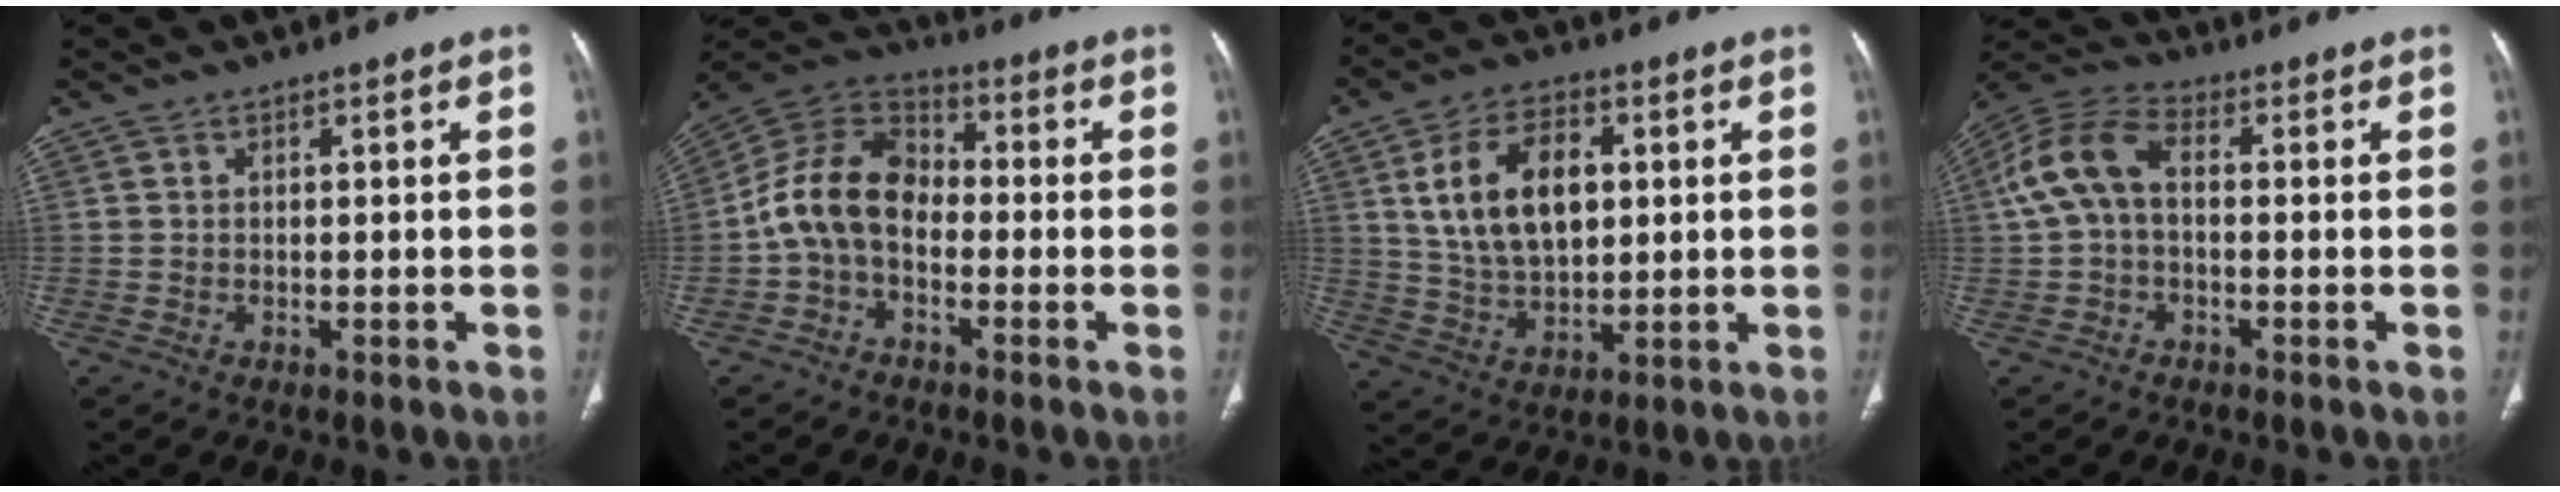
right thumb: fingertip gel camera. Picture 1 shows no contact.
{"total": 11.8, "force": [-2.1, 8.3, 8.2], "torque": [-0.142, 0.040, -0.053]}
{"total": 14.0, "force": [3.2, 8.7, 10.5], "torque": [-0.158, -0.005, 0.061]}
{"total": 9.4, "force": [0.2, 5.6, 7.5], "torque": [-0.160, 0.031, -0.004]}